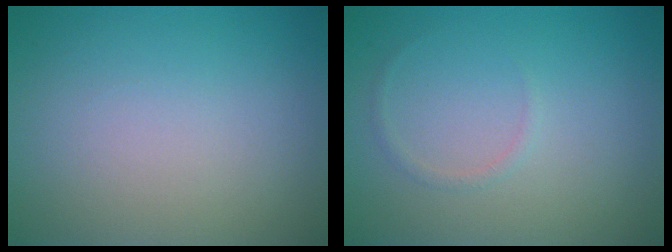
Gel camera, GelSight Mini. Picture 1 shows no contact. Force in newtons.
{"total": 0.6, "press": 0.6, "slide": 0.1}